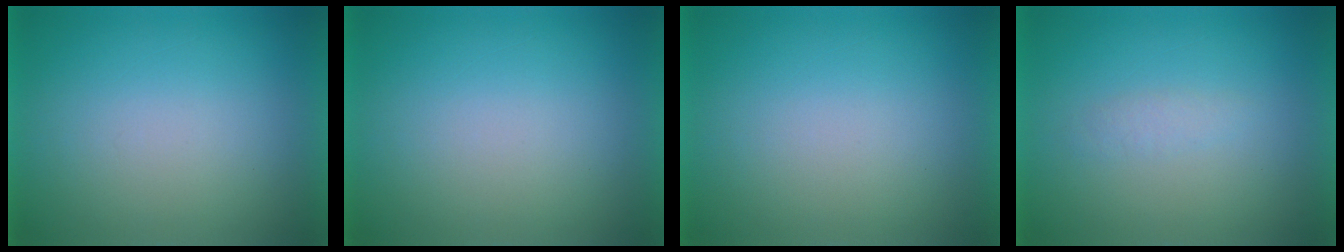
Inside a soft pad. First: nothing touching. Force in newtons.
{"total": 0.0}
{"total": 3.0}
{"total": 1.3}